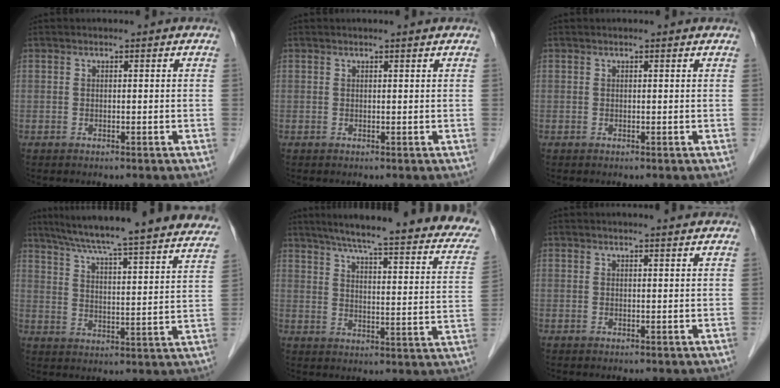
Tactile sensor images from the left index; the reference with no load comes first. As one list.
[{"total": 1.1, "force": [1.0, -0.1, 0.5], "torque": [-0.010, 0.004, 0.016]}, {"total": 0.7, "force": [0.7, 0.1, 0.2], "torque": [-0.010, 0.007, 0.007]}, {"total": 31.0, "force": [27.7, 2.1, 13.7], "torque": [-0.214, -0.050, 0.345]}, {"total": 27.4, "force": [22.7, 3.2, 15.1], "torque": [-0.208, -0.030, 0.270]}, {"total": 2.0, "force": [1.9, 0.0, 0.6], "torque": [-0.012, 0.002, 0.024]}]